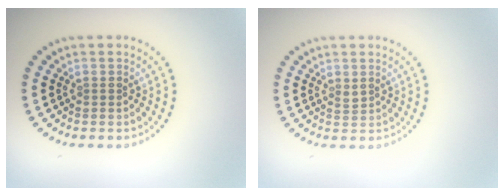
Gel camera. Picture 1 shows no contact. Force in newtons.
{"total": 0.6, "press": 0.5, "slide": 0.3}